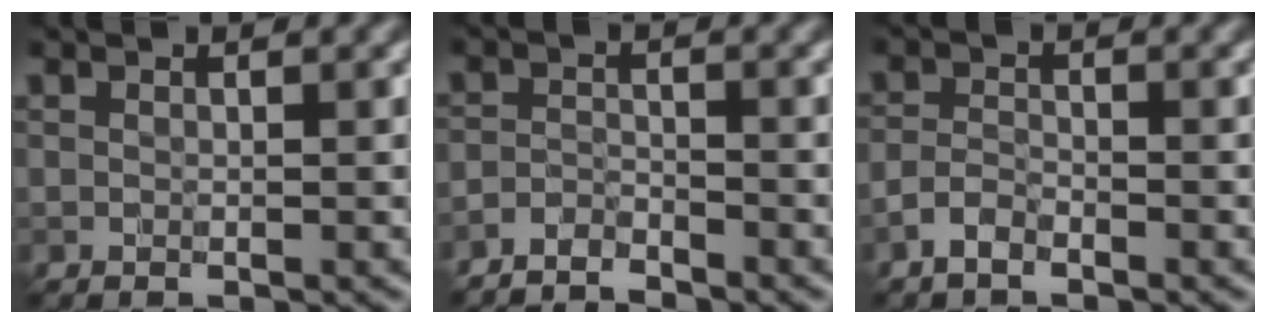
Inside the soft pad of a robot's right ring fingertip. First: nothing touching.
{"total": 2.2, "force": [-2.2, 0.2, 0.1], "torque": [-0.001, -0.001, -0.049]}
{"total": 1.6, "force": [-1.3, 0.5, 0.7], "torque": [-0.012, 0.004, -0.031]}